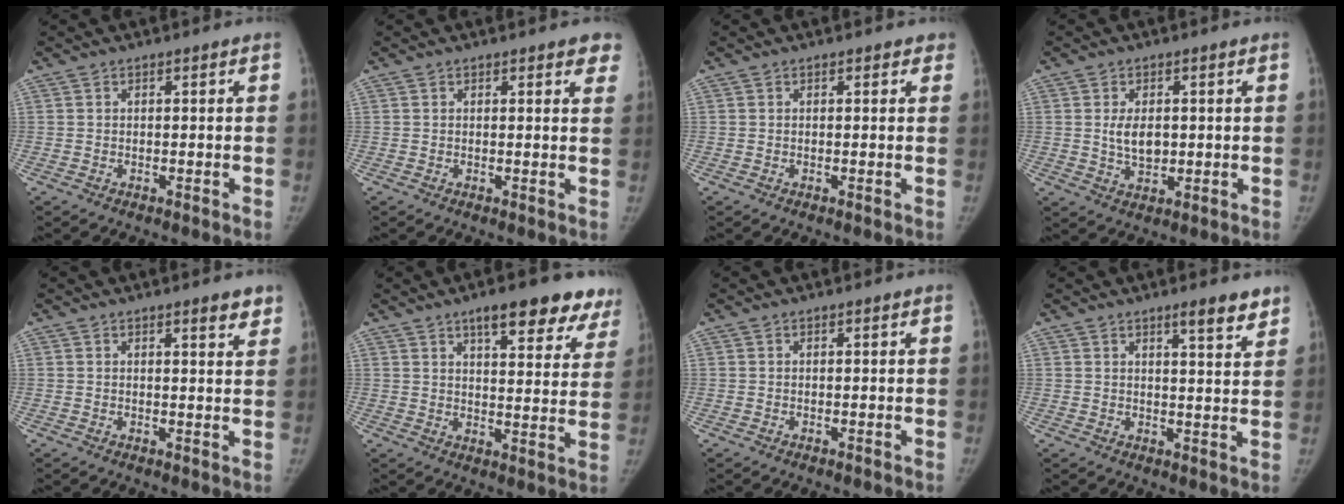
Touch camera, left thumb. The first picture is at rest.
{"total": 3.9, "force": [2.9, 1.4, 2.3], "torque": [0.002, -0.007, 0.023]}
{"total": 1.1, "force": [0.8, 0.7, 0.4], "torque": [0.012, 0.000, 0.002]}
{"total": 5.1, "force": [0.4, 3.2, 3.9], "torque": [-0.057, -0.007, 0.013]}
{"total": 3.3, "force": [2.4, 0.8, 2.1], "torque": [-0.015, -0.014, 0.028]}
{"total": 16.1, "force": [11.1, 5.5, 10.3], "torque": [-0.081, -0.042, 0.137]}
{"total": 0.0}
{"total": 5.5, "force": [4.0, 0.9, 3.6], "torque": [-0.039, -0.028, 0.054]}